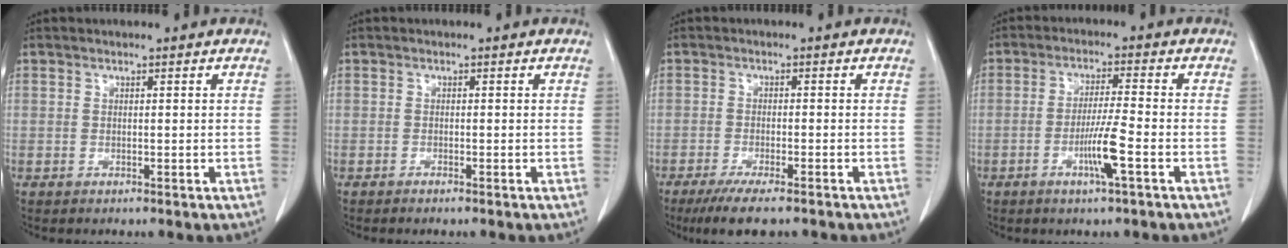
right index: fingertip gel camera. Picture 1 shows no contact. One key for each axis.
{"total": 0.6, "fx": -0.5, "fy": -0.1, "fz": 0.3, "tx": -0.013, "ty": -0.003, "tz": -0.009}
{"total": 8.0, "fx": -6.2, "fy": 1.1, "fz": 5.0, "tx": -0.076, "ty": -0.018, "tz": -0.094}
{"total": 6.0, "fx": -2.3, "fy": -0.5, "fz": 5.6, "tx": -0.105, "ty": -0.009, "tz": -0.045}